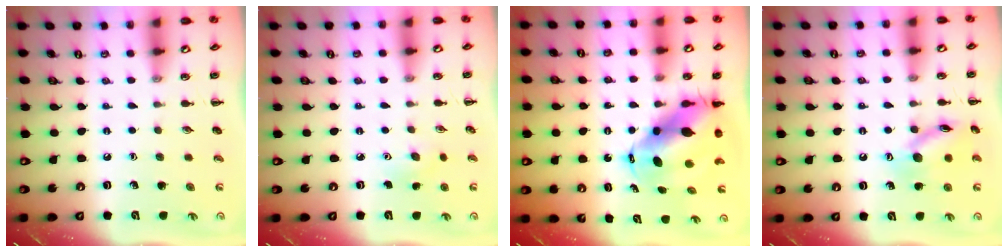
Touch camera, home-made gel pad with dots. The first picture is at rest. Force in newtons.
{"total": 3.6, "press": 3.5, "slide": 1.0}
{"total": 10.7, "press": 10.3, "slide": 2.8}
{"total": 12.4, "press": 12.4, "slide": 0.6}